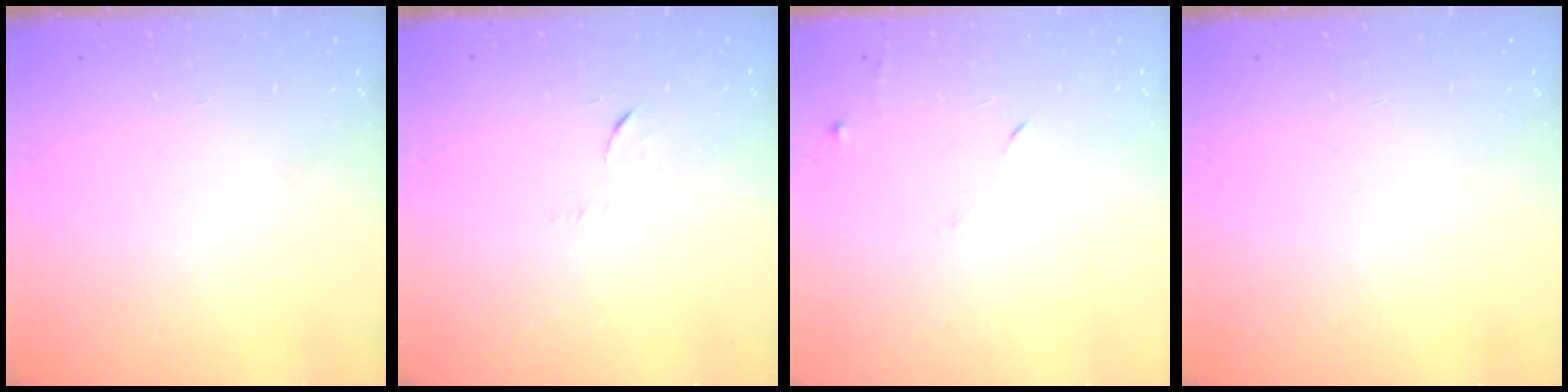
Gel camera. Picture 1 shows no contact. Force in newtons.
{"total": 5.8, "press": 5.7, "slide": 0.4}
{"total": 5.2, "press": 5.1, "slide": 0.6}
{"total": 0.0}